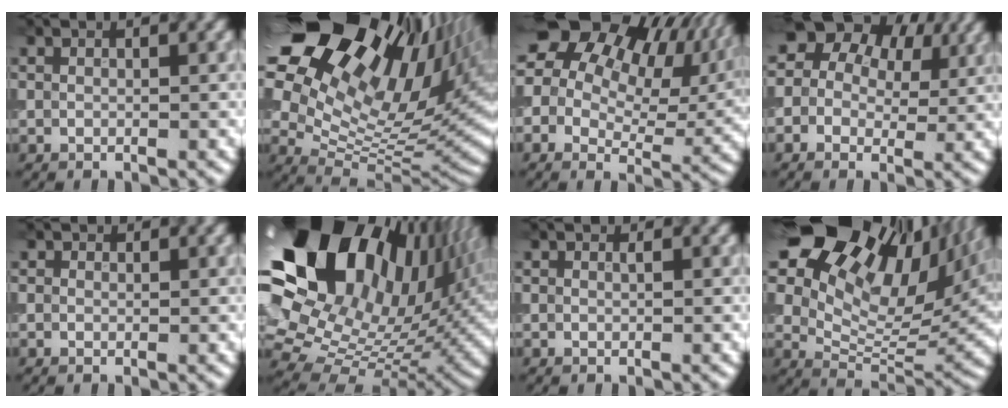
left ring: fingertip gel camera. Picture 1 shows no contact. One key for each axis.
{"total": 20.2, "fx": 11.3, "fy": 10.3, "fz": 13.2, "tx": -0.222, "ty": 0.038, "tz": 0.191}
{"total": 18.5, "fx": 6.5, "fy": 11.9, "fz": 12.6, "tx": -0.198, "ty": 0.031, "tz": 0.114}
{"total": 11.3, "fx": 4.6, "fy": 8.1, "fz": 6.4, "tx": -0.103, "ty": 0.045, "tz": 0.038}
{"total": 0.5, "fx": 0.2, "fy": 0.5, "fz": 0.1, "tx": 0.000, "ty": -0.006, "tz": -0.003}
{"total": 21.7, "fx": 8.6, "fy": 13.9, "fz": 14.3, "tx": -0.264, "ty": 0.017, "tz": 0.167}
{"total": 0.0}
{"total": 17.8, "fx": 9.8, "fy": 9.6, "fz": 11.3, "tx": -0.194, "ty": 0.034, "tz": 0.169}